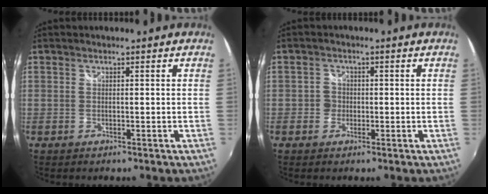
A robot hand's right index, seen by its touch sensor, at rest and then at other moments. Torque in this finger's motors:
{"motor_torque": [0.36, 0.27, 0.05, 0.02]}